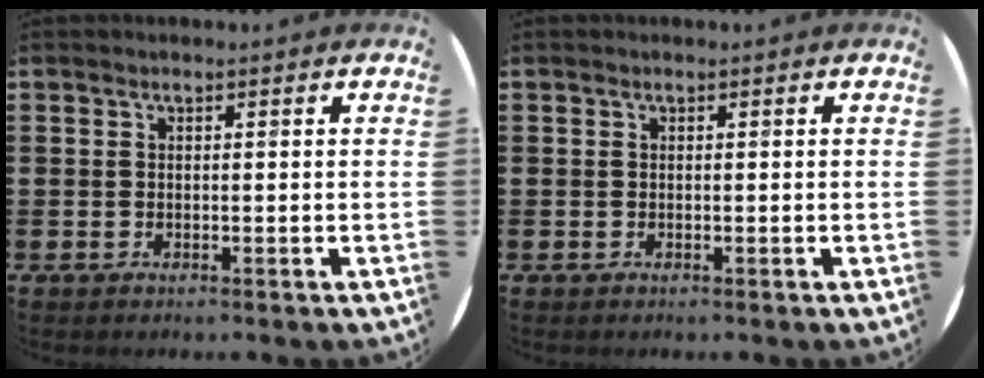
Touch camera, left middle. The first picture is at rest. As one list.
[{"total": 0.0}]